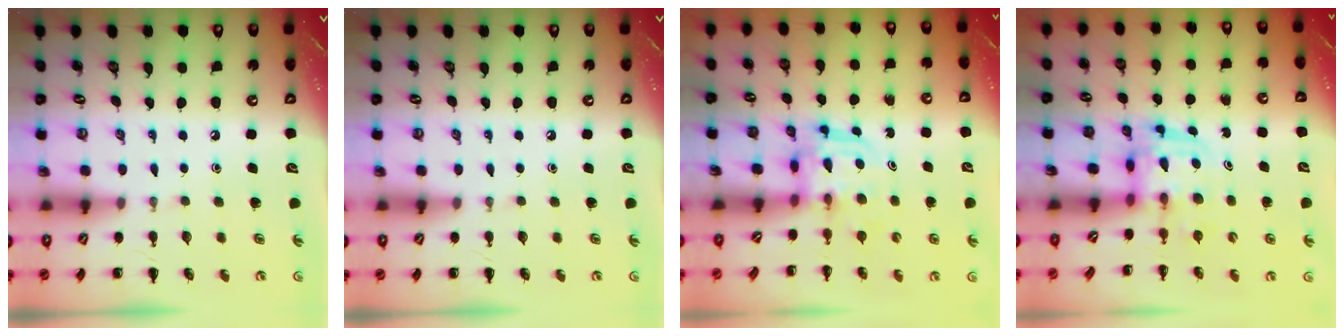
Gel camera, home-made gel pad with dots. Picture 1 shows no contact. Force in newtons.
{"total": 0.0}
{"total": 3.2, "press": 3.2, "slide": 0.2}
{"total": 3.0, "press": 3.0, "slide": 0.3}